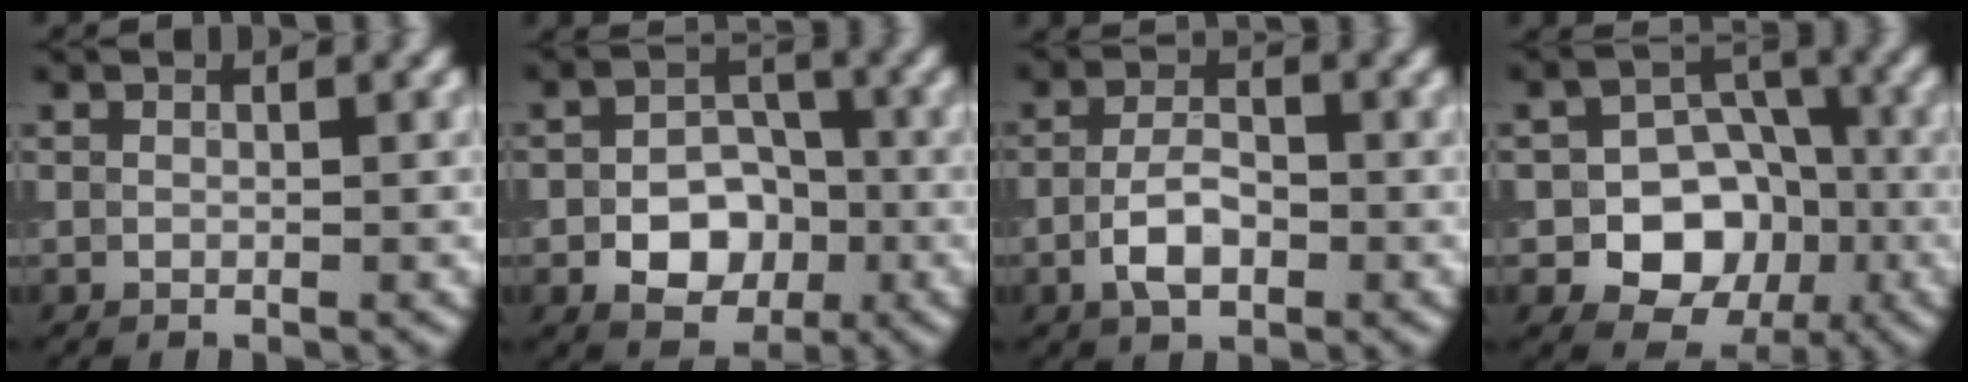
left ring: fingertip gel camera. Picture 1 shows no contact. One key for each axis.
{"total": 5.7, "fx": -1.9, "fy": 4.0, "fz": 3.6, "tx": -0.047, "ty": -0.002, "tz": -0.033}
{"total": 3.5, "fx": -1.2, "fy": 1.8, "fz": 2.8, "tx": -0.053, "ty": 0.002, "tz": -0.027}
{"total": 7.5, "fx": -2.1, "fy": 5.9, "fz": 4.0, "tx": -0.041, "ty": -0.004, "tz": -0.043}